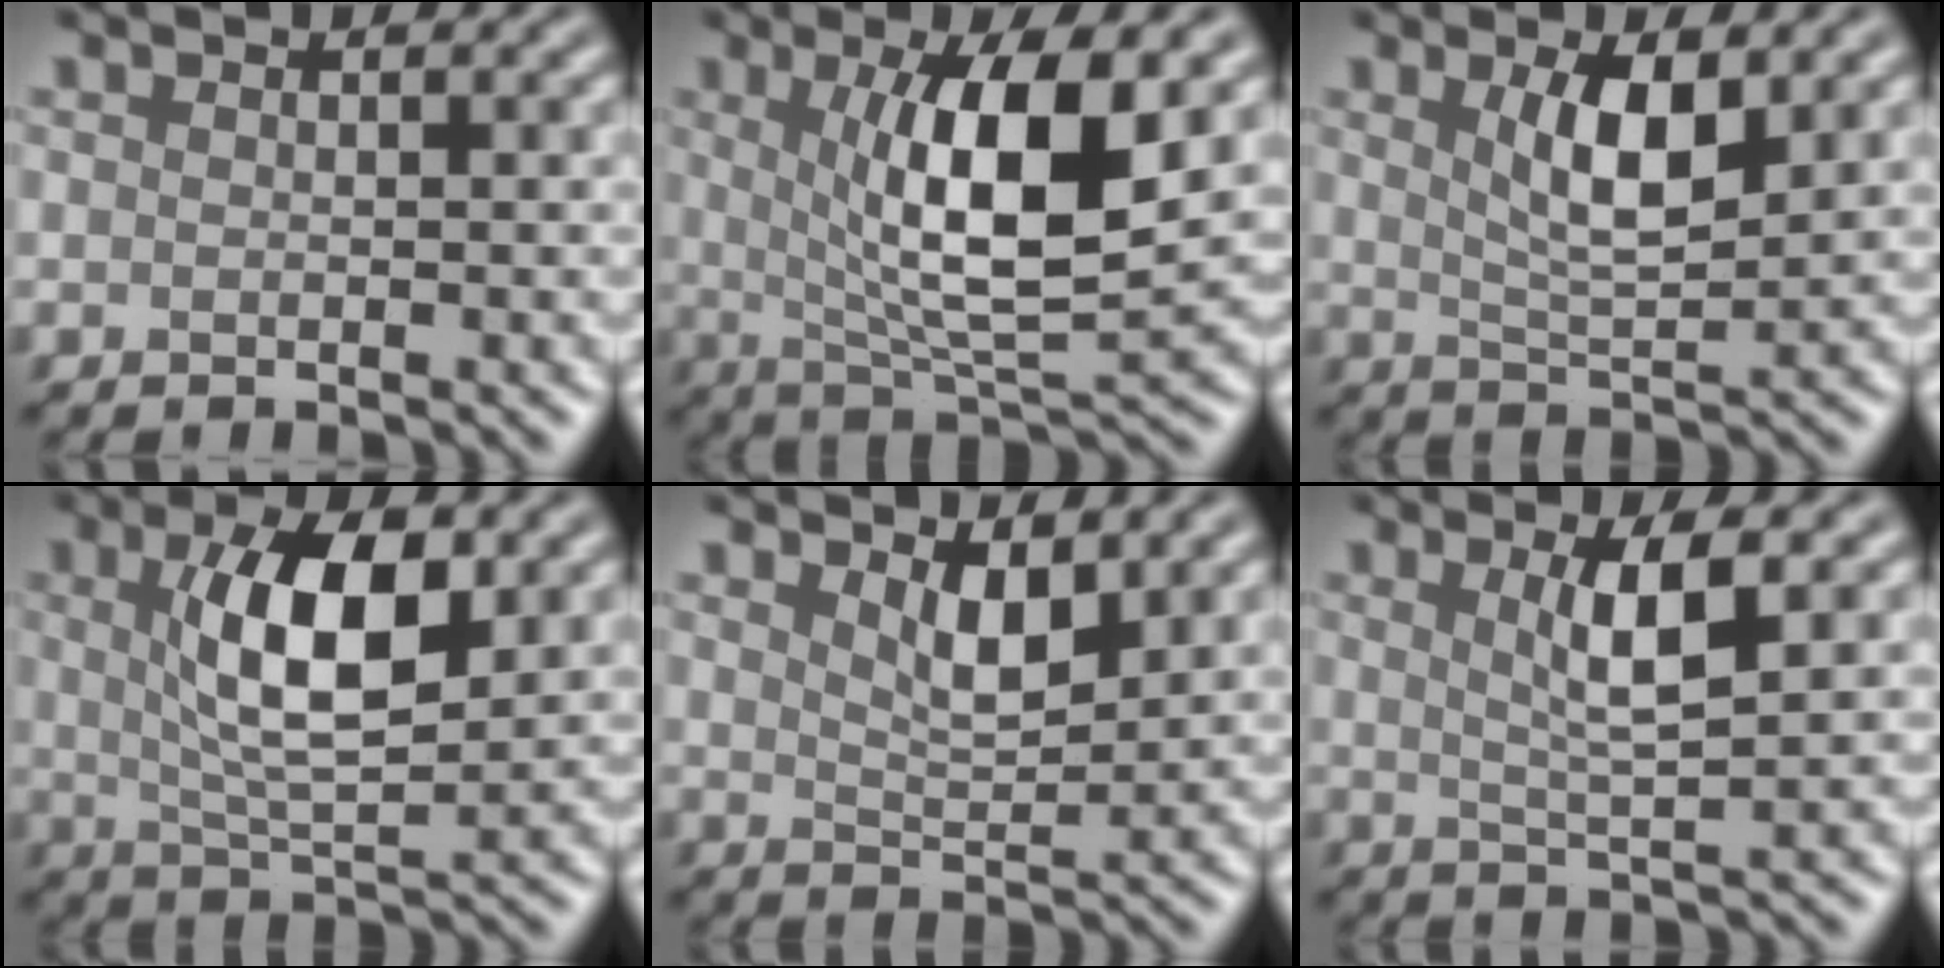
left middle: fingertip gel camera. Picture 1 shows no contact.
{"total": 9.1, "force": [1.9, 2.5, 8.5], "torque": [-0.135, -0.012, 0.038]}
{"total": 4.4, "force": [1.6, 1.4, 3.8], "torque": [-0.074, -0.003, 0.030]}
{"total": 7.4, "force": [1.8, 2.7, 6.6], "torque": [-0.119, 0.005, 0.033]}
{"total": 2.9, "force": [1.7, 0.9, 2.2], "torque": [-0.040, -0.008, 0.033]}
{"total": 3.8, "force": [1.2, 0.7, 3.6], "torque": [-0.061, 0.000, 0.021]}